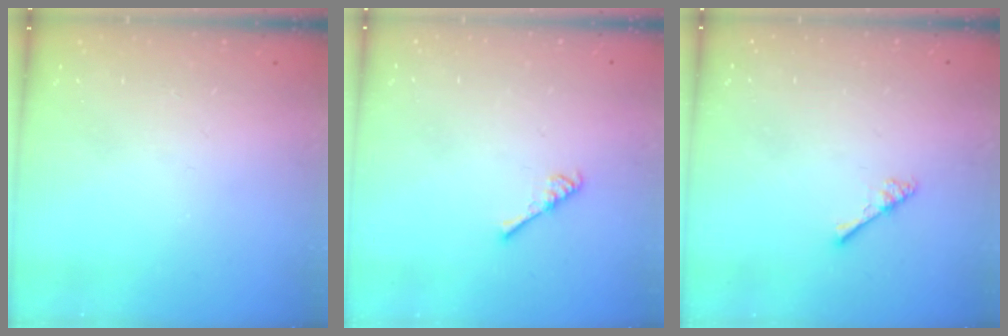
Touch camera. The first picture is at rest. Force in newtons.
{"total": 2.6, "press": 2.6, "slide": 0.5}
{"total": 2.5, "press": 2.5, "slide": 0.4}